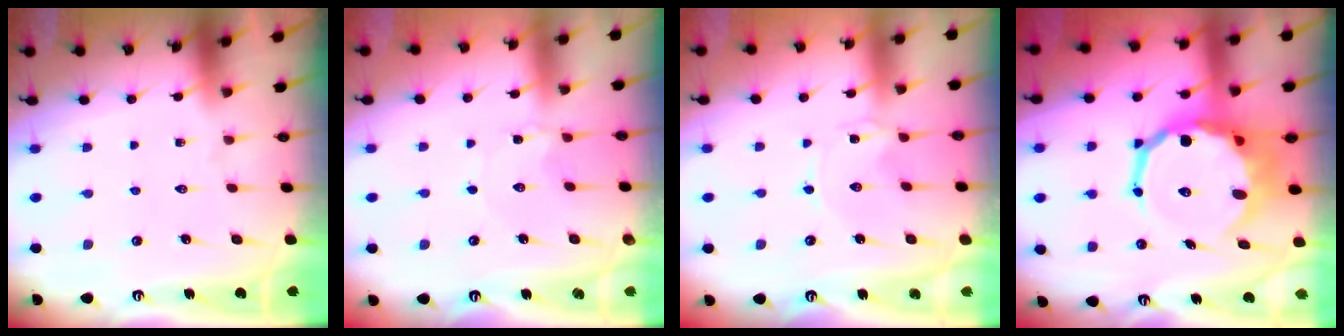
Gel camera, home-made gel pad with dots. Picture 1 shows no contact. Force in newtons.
{"total": 0.8, "press": 0.8, "slide": 0.1}
{"total": 0.0}
{"total": 15.0, "press": 14.5, "slide": 3.6}